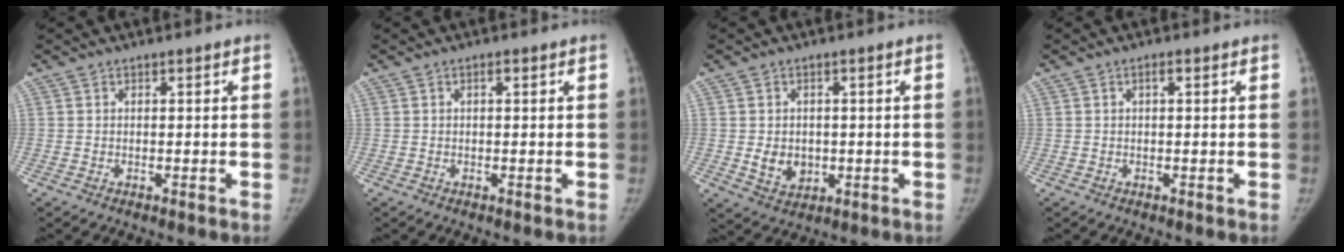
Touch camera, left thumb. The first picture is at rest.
{"total": 0.7, "force": [0.2, 0.3, 0.6], "torque": [-0.009, 0.002, 0.001]}
{"total": 5.4, "force": [-0.4, 4.4, 3.0], "torque": [-0.026, -0.003, 0.006]}
{"total": 0.9, "force": [0.3, 0.4, 0.8], "torque": [-0.013, 0.003, 0.001]}